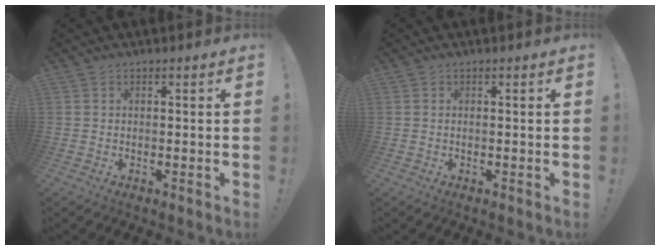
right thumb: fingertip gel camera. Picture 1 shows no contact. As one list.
[{"total": 0.0}]